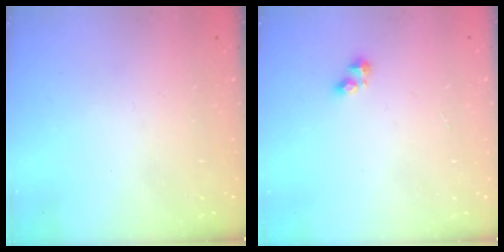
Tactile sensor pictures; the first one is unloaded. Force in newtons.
{"total": 2.5, "press": 2.5, "slide": 0.3}